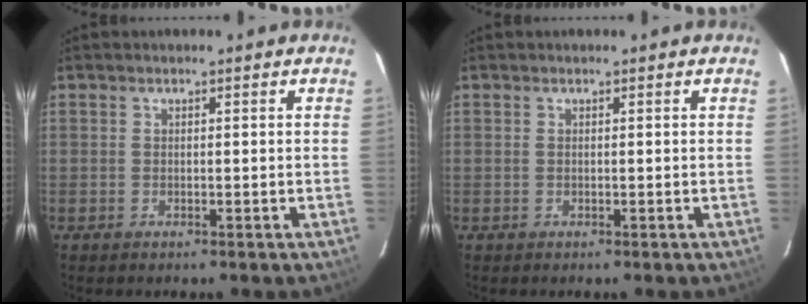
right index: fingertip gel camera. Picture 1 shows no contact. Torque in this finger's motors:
{"motor_torque": [0.00, 0.00, 0.00, 0.00]}